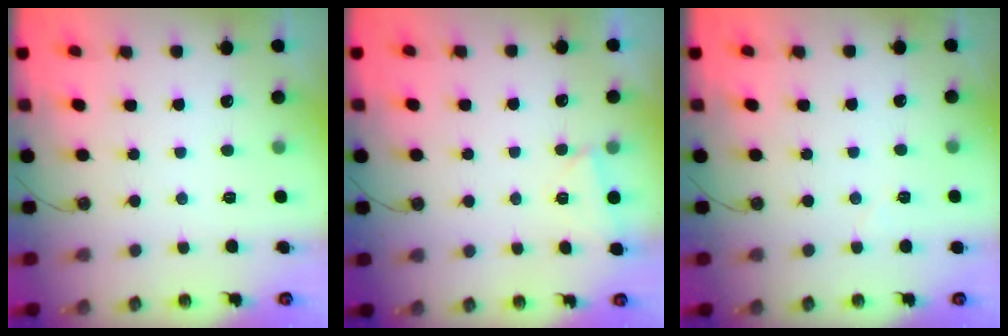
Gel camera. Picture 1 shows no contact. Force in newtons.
{"total": 2.8, "press": 2.1, "slide": 1.8}
{"total": 3.3, "press": 2.8, "slide": 1.7}